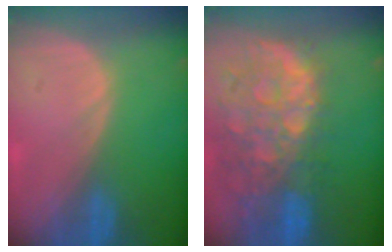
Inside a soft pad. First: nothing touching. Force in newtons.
{"total": 13.3, "press": 10.9, "slide": 7.6}